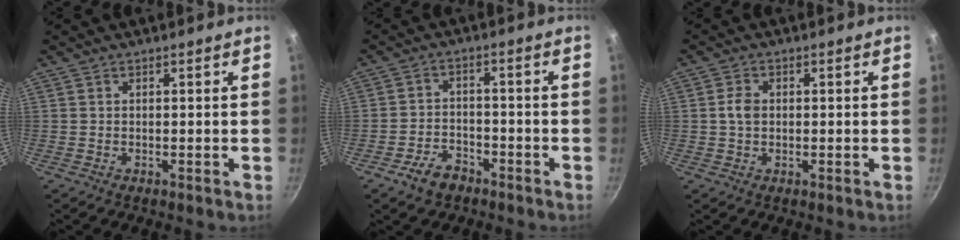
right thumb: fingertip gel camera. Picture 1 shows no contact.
{"total": 5.8, "force": [-3.9, 3.5, 2.6], "torque": [-0.035, 0.034, -0.068]}
{"total": 2.9, "force": [0.1, 2.1, 2.1], "torque": [-0.036, 0.006, -0.001]}